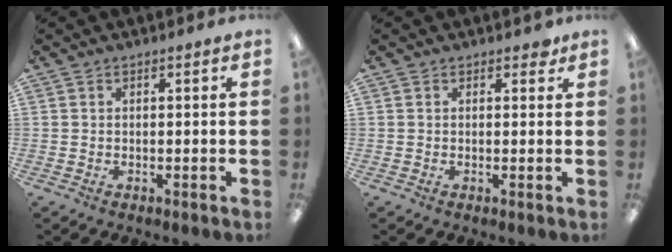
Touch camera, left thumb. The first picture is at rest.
{"total": 1.5, "force": [0.9, 0.9, 0.8], "torque": [-0.002, -0.004, 0.012]}